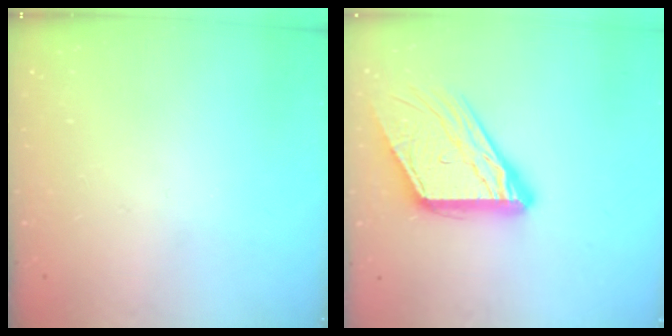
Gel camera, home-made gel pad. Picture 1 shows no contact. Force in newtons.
{"total": 18.3, "press": 18.2, "slide": 1.8}